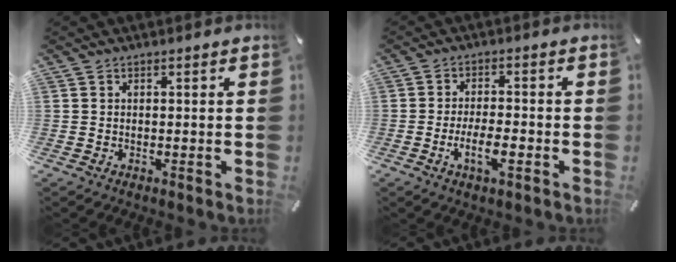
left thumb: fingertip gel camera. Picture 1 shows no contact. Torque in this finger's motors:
{"motor_torque": [0.12, 2.02, 0.91, 0.35, 0.10]}